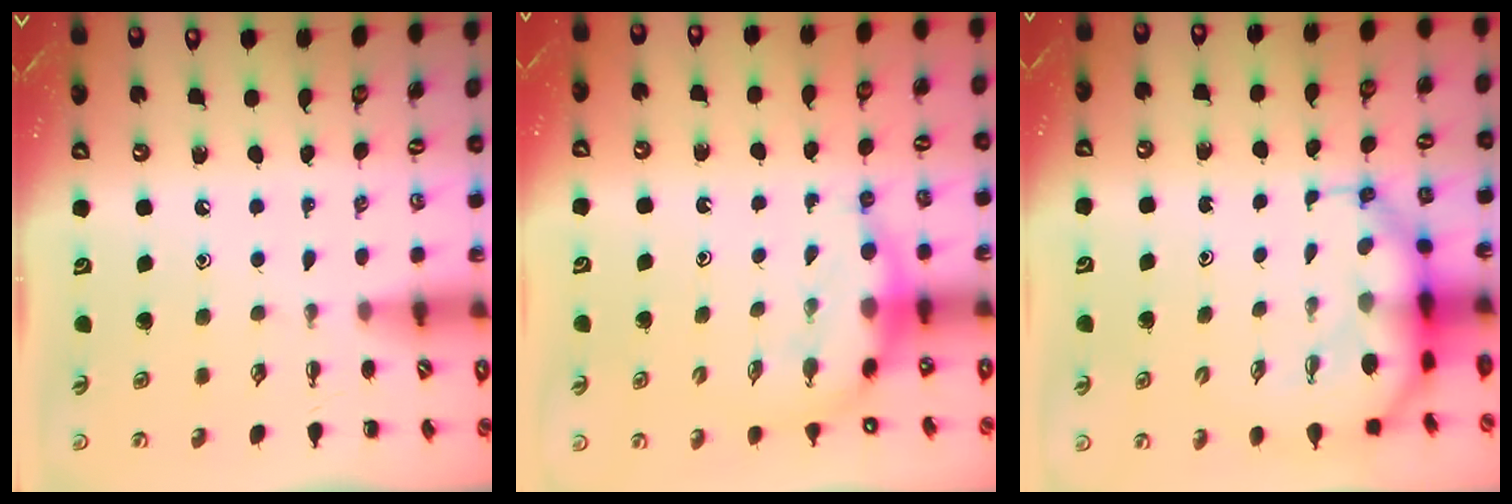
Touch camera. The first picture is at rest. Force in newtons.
{"total": 7.7, "press": 7.6, "slide": 0.9}
{"total": 8.0, "press": 7.7, "slide": 2.1}